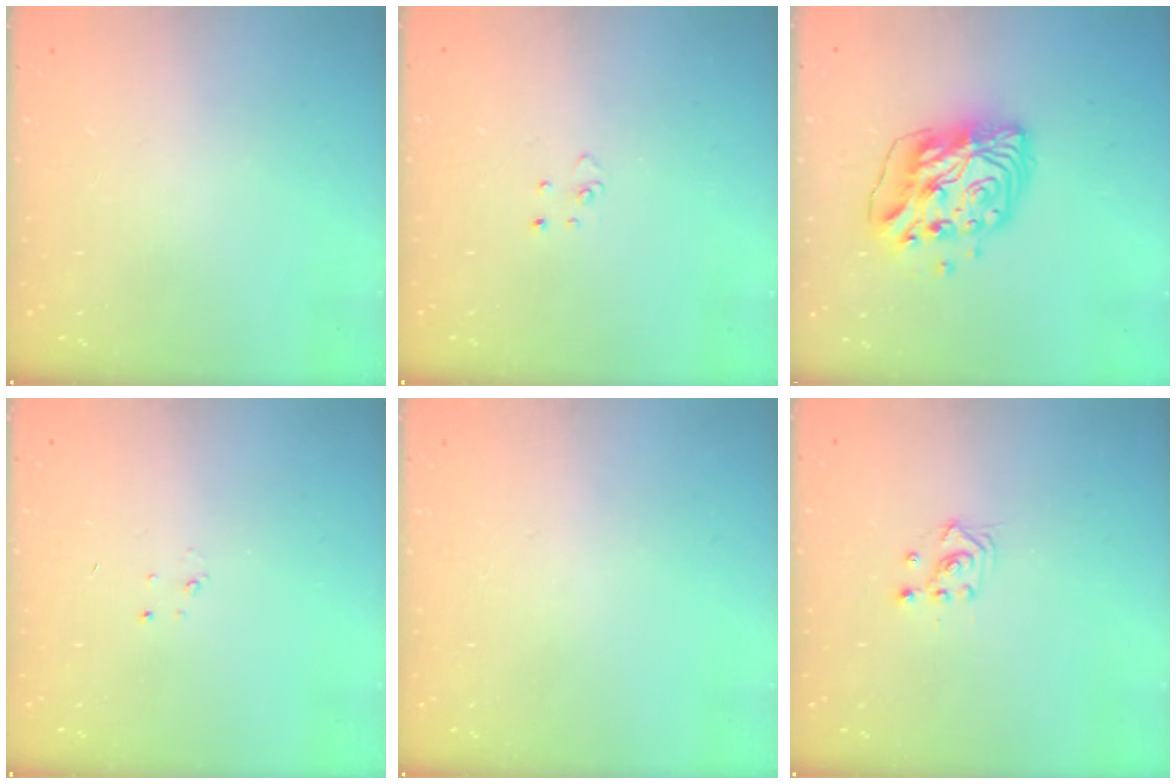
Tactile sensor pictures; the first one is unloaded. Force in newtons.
{"total": 2.9, "press": 2.9, "slide": 0.2}
{"total": 12.2, "press": 12.1, "slide": 1.2}
{"total": 2.3, "press": 2.3, "slide": 0.3}
{"total": 0.0}
{"total": 2.5, "press": 2.5, "slide": 0.3}